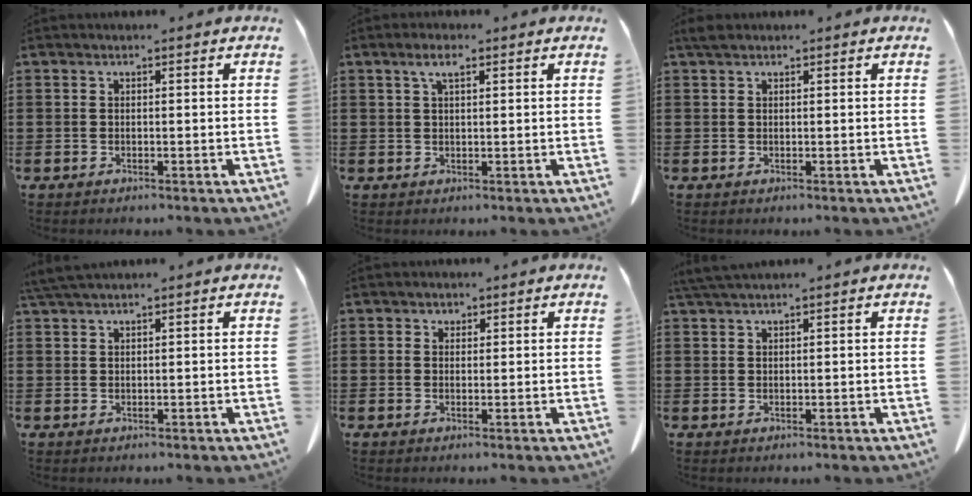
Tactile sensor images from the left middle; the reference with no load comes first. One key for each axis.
{"total": 2.9, "fx": 1.4, "fy": 0.8, "fz": 2.4, "tx": -0.052, "ty": 0.004, "tz": 0.025}
{"total": 1.2, "fx": 0.9, "fy": 0.4, "fz": 0.6, "tx": -0.017, "ty": 0.000, "tz": 0.018}
{"total": 2.3, "fx": 1.9, "fy": 0.0, "fz": 1.1, "tx": -0.028, "ty": -0.001, "tz": 0.039}
{"total": 1.1, "fx": 0.9, "fy": 0.6, "fz": 0.0, "tx": -0.004, "ty": 0.000, "tz": 0.019}
{"total": 1.8, "fx": 1.6, "fy": -0.2, "fz": 0.8, "tx": -0.020, "ty": -0.004, "tz": 0.033}